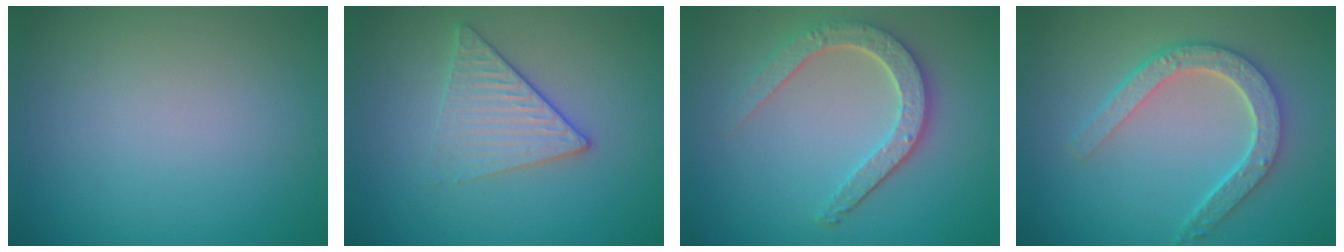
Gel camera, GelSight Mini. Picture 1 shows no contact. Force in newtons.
{"total": 3.2, "press": 2.8, "slide": 1.6}
{"total": 4.1, "press": 3.4, "slide": 2.3}
{"total": 4.5, "press": 3.6, "slide": 2.8}